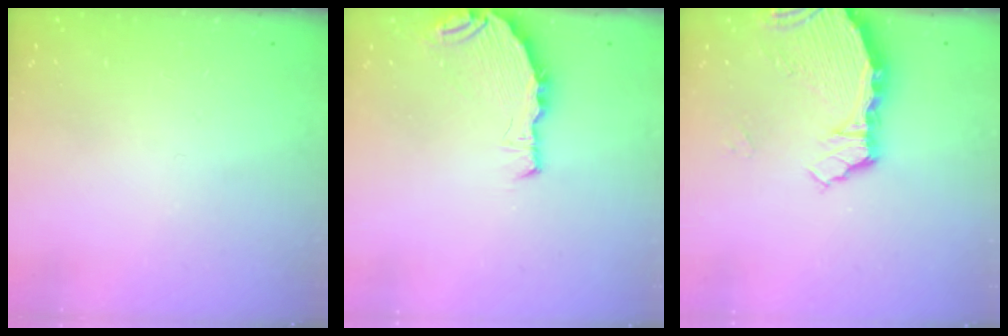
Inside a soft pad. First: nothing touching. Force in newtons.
{"total": 7.2, "press": 5.7, "slide": 4.4}
{"total": 4.5, "press": 3.9, "slide": 2.2}